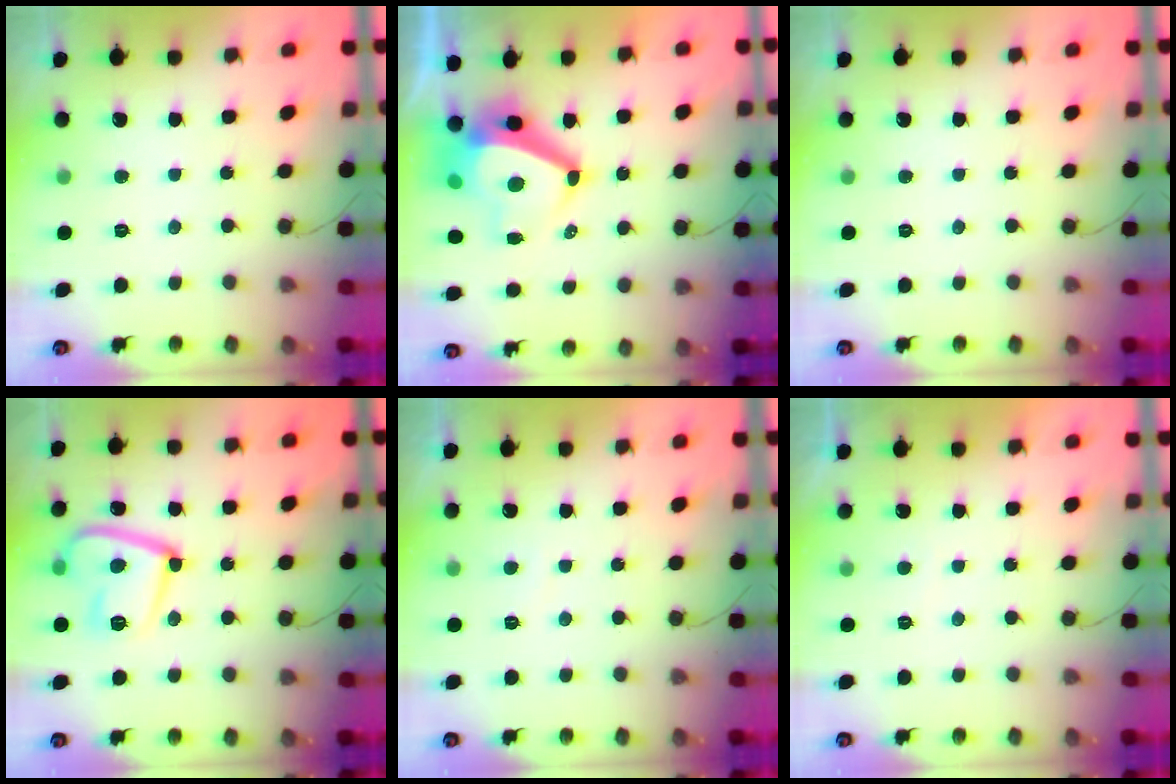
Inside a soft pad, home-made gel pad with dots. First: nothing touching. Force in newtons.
{"total": 11.9, "press": 11.3, "slide": 3.6}
{"total": 0.0}
{"total": 15.3, "press": 15.2, "slide": 1.7}
{"total": 0.5, "press": 0.2, "slide": 0.5}
{"total": 1.4, "press": 1.1, "slide": 0.8}